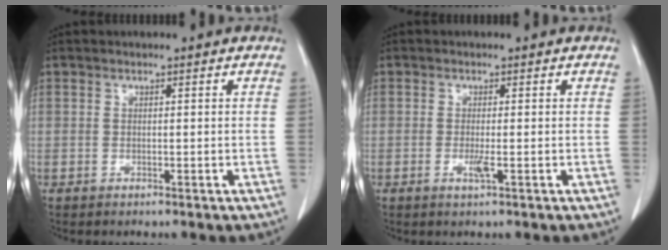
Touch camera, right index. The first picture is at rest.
{"total": 1.6, "force": [-0.5, -0.1, 1.5], "torque": [-0.031, -0.006, -0.009]}